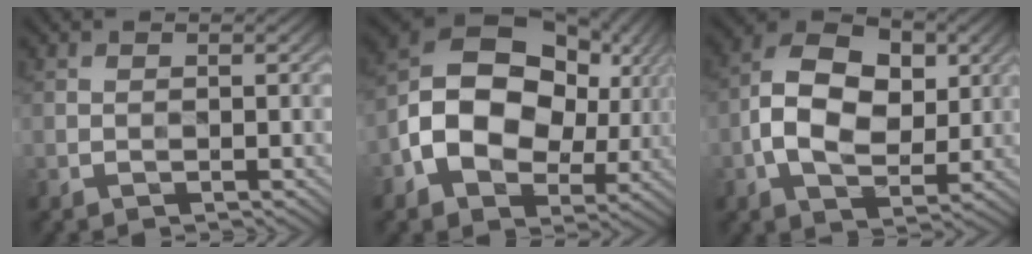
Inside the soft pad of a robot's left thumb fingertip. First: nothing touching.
{"total": 15.6, "force": [0.1, 11.4, 10.6], "torque": [-0.202, -0.004, 0.004]}
{"total": 9.6, "force": [0.5, 6.7, 6.9], "torque": [-0.133, 0.015, 0.001]}